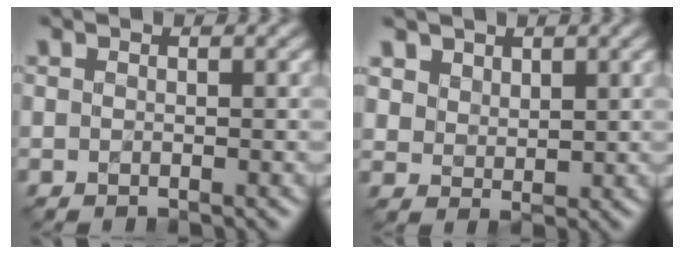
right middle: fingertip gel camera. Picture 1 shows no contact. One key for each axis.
{"total": 2.6, "fx": 1.8, "fy": 1.9, "fz": 0.5, "tx": -0.029, "ty": 0.000, "tz": 0.049}